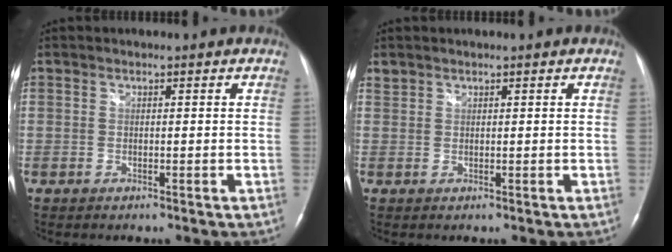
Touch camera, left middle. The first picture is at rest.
{"total": 0.9, "force": [0.8, 0.4, 0.0], "torque": [-0.002, 0.007, 0.018]}